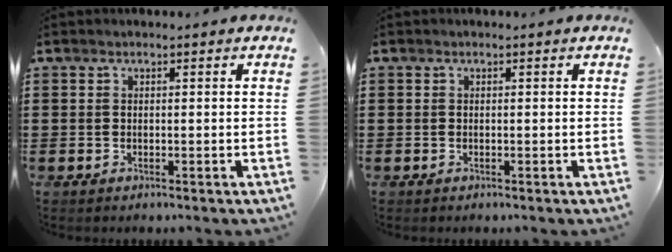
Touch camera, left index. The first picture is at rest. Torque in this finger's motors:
{"motor_torque": [0.00, 0.00, 0.00, 0.01]}